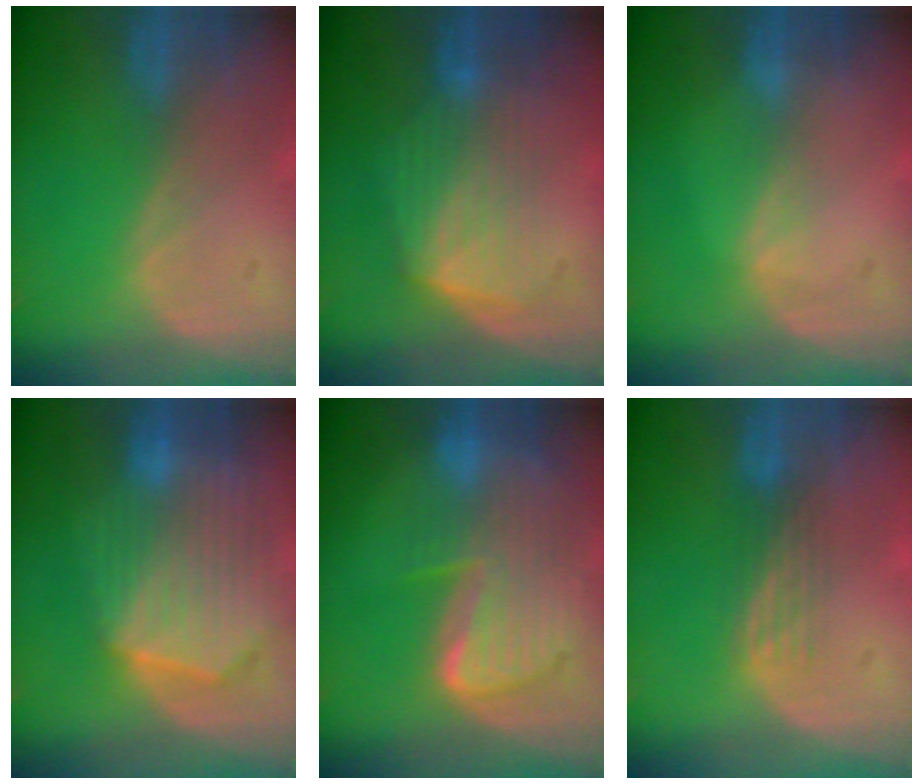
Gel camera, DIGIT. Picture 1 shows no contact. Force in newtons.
{"total": 6.4, "press": 6.3, "slide": 1.2}
{"total": 0.9, "press": 0.8, "slide": 0.2}
{"total": 10.4, "press": 9.1, "slide": 5.1}
{"total": 9.9, "press": 8.5, "slide": 5.1}
{"total": 3.0, "press": 2.7, "slide": 1.3}